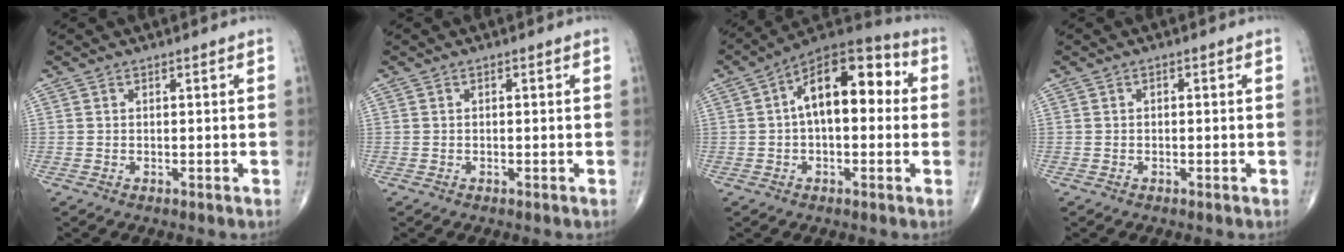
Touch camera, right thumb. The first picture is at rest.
{"total": 0.0}
{"total": 15.5, "force": [2.0, 8.3, 13.0], "torque": [-0.174, 0.044, 0.019]}
{"total": 0.5, "force": [-0.1, 0.4, 0.4], "torque": [-0.002, 0.002, -0.006]}